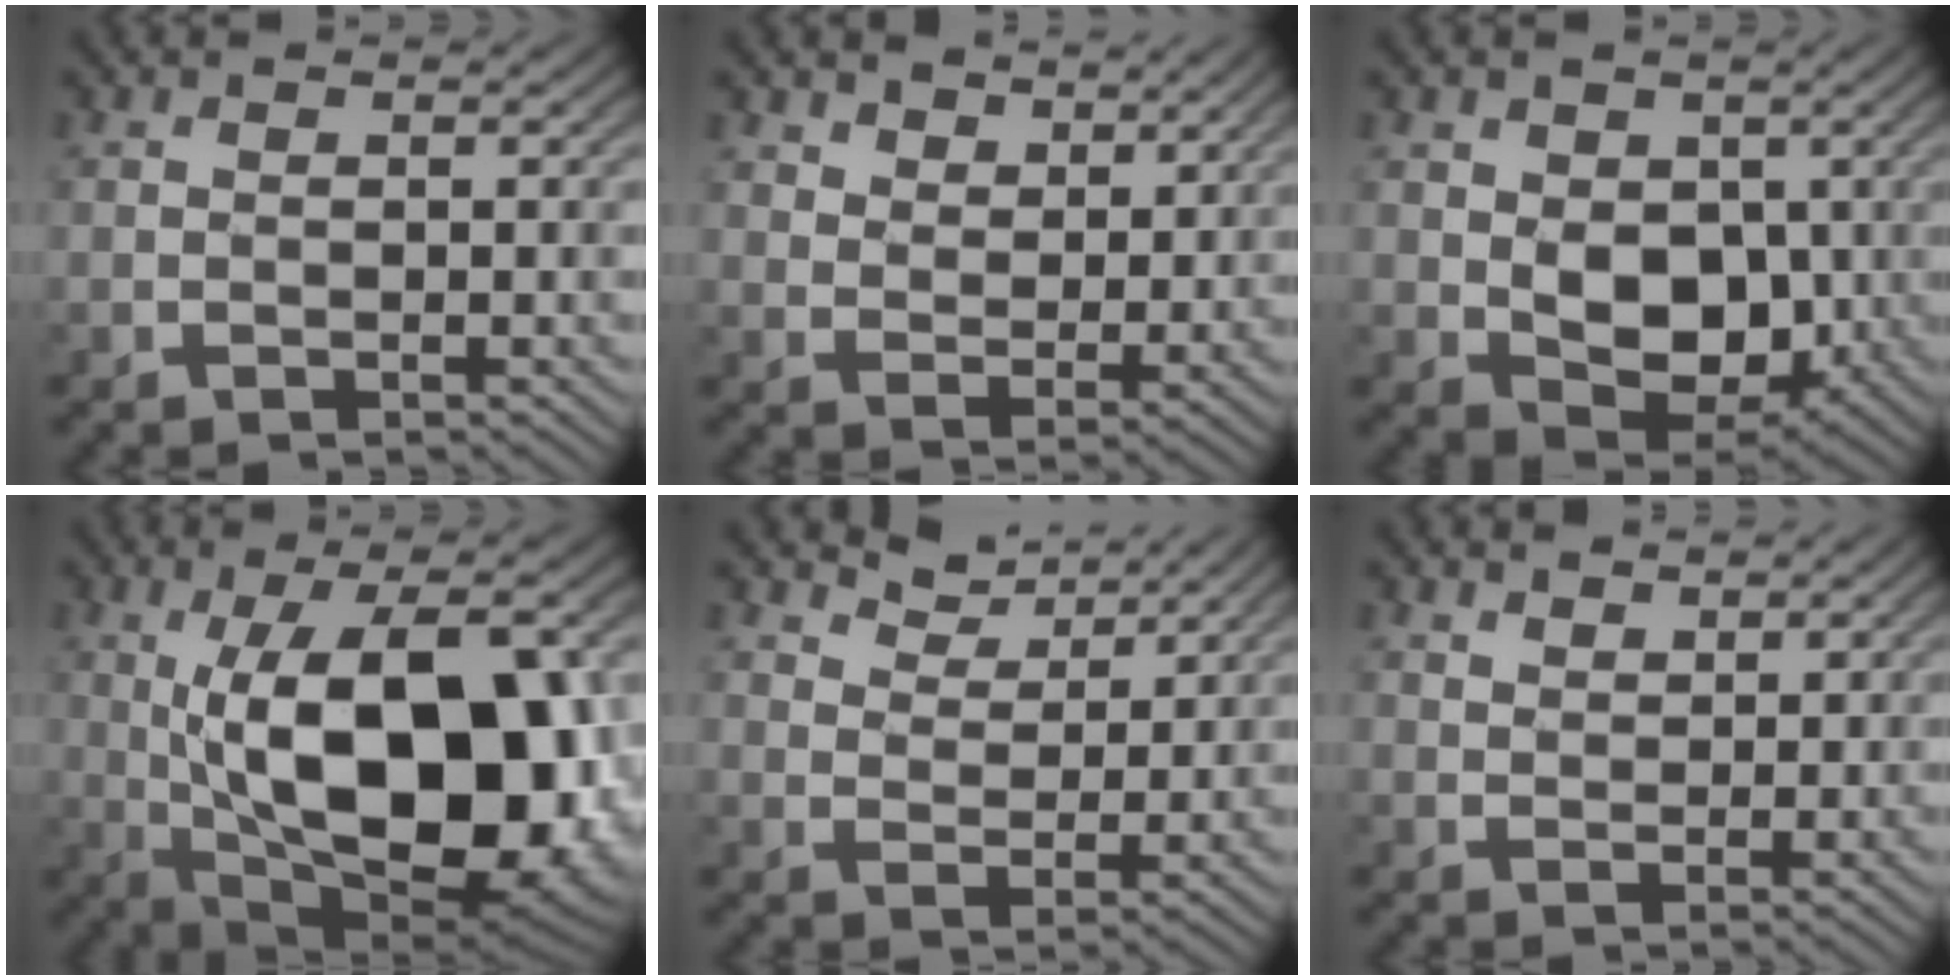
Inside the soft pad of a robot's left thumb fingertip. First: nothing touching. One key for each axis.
{"total": 6.2, "fx": 4.3, "fy": 3.8, "fz": 2.2, "tx": -0.061, "ty": -0.013, "tz": 0.079}
{"total": 8.0, "fx": -0.1, "fy": 5.9, "fz": 5.3, "tx": -0.116, "ty": -0.006, "tz": -0.013}
{"total": 17.4, "fx": -0.9, "fy": 8.9, "fz": 14.9, "tx": -0.231, "ty": -0.004, "tz": -0.011}
{"total": 5.4, "fx": 4.2, "fy": 2.8, "fz": 1.8, "tx": -0.037, "ty": -0.004, "tz": 0.074}
{"total": 3.7, "fx": 2.9, "fy": 1.8, "fz": 1.5, "tx": -0.035, "ty": -0.008, "tz": 0.057}